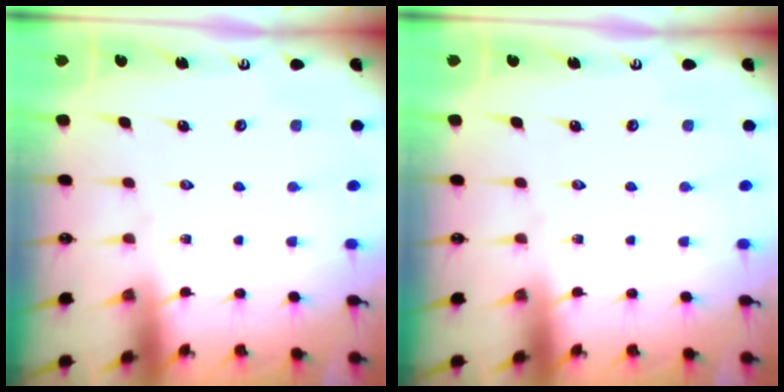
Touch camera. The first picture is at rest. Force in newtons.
{"total": 0.0}